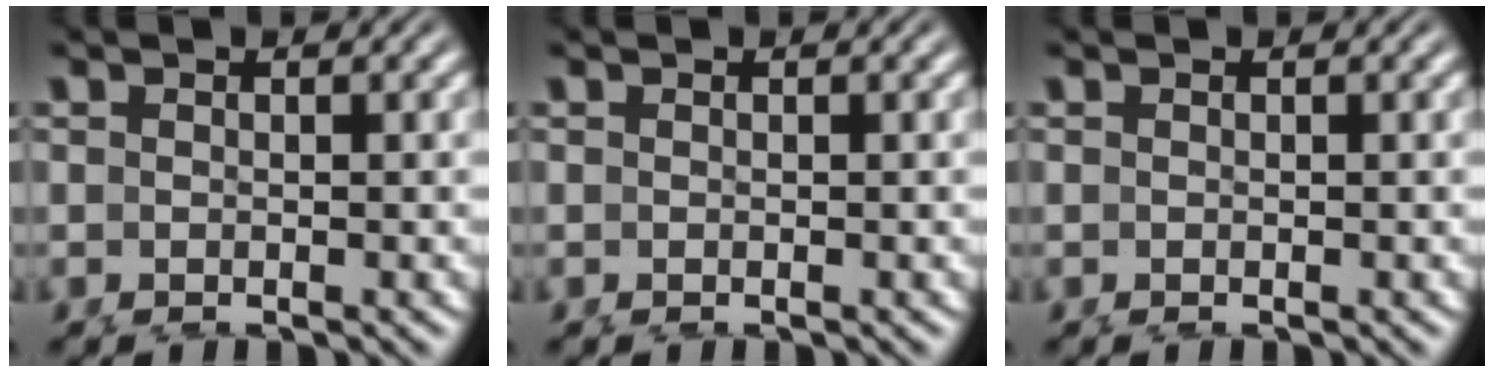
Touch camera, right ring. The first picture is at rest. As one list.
[{"total": 0.0}, {"total": 0.0}]